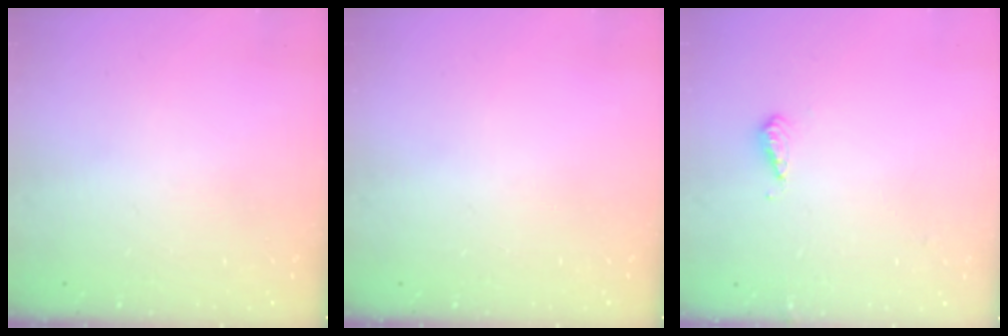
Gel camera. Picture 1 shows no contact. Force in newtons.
{"total": 0.0}
{"total": 3.7, "press": 3.6, "slide": 1.0}